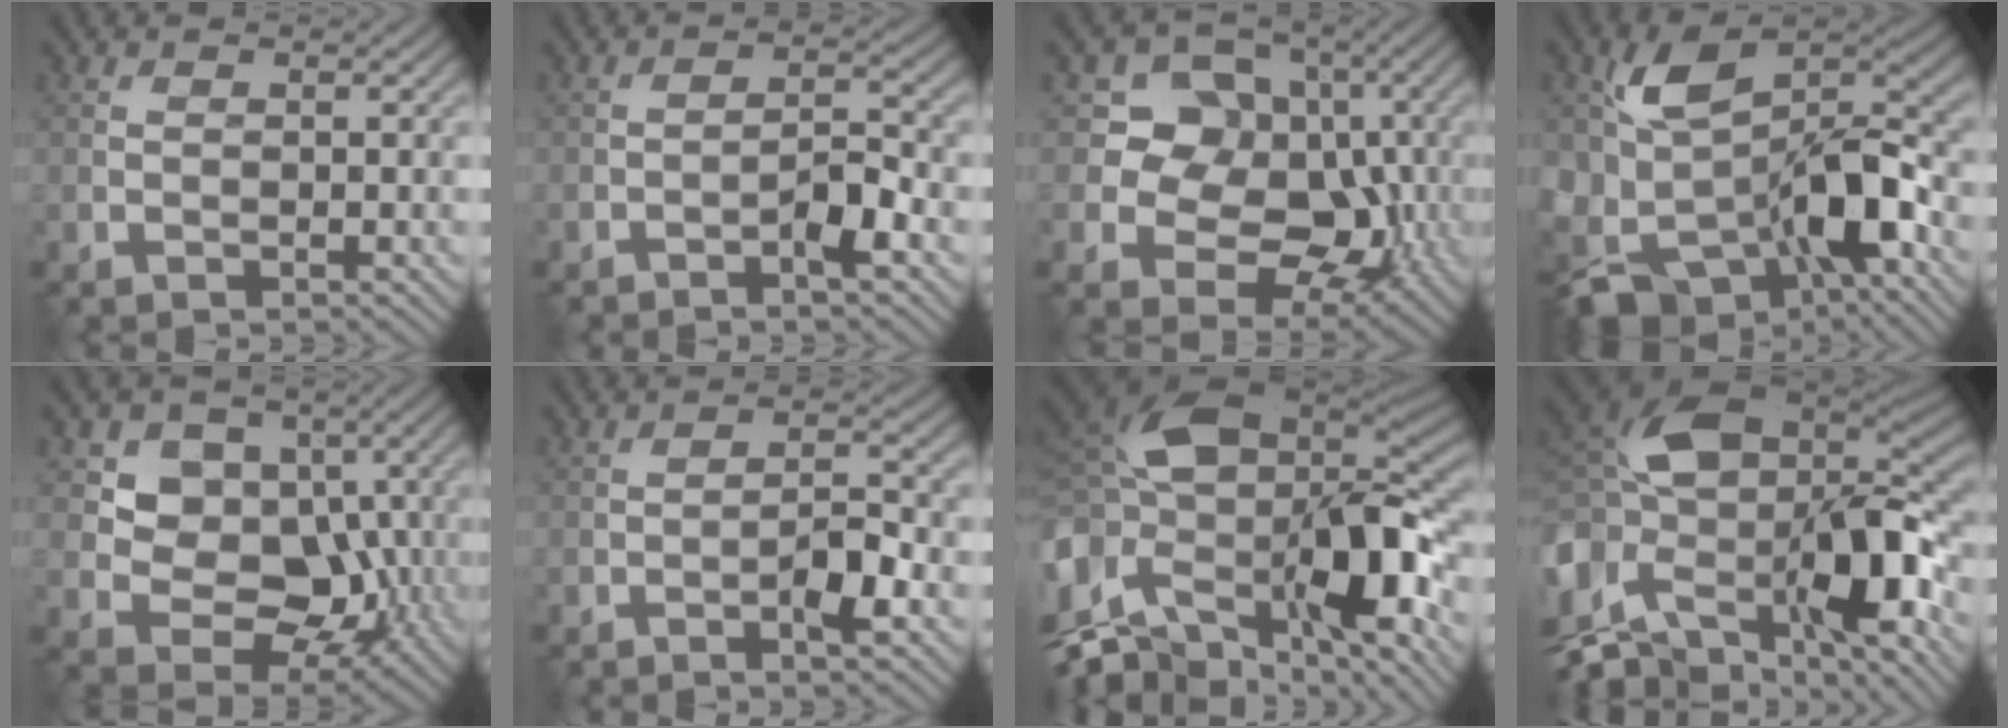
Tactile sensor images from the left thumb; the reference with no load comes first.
{"total": 3.8, "force": [-2.2, 0.8, 3.0], "torque": [-0.051, 0.010, -0.046]}
{"total": 11.6, "force": [0.5, 9.8, 6.1], "torque": [-0.125, -0.009, -0.014]}
{"total": 14.3, "force": [-4.4, 9.0, 10.3], "torque": [-0.185, -0.020, -0.081]}
{"total": 8.7, "force": [0.6, 7.2, 4.8], "torque": [-0.085, -0.021, -0.004]}
{"total": 4.1, "force": [-2.0, 1.1, 3.4], "torque": [-0.056, 0.007, -0.041]}
{"total": 18.8, "force": [-1.9, 11.3, 14.9], "torque": [-0.314, -0.020, -0.030]}
{"total": 17.6, "force": [-2.7, 9.7, 14.4], "torque": [-0.304, -0.002, -0.054]}